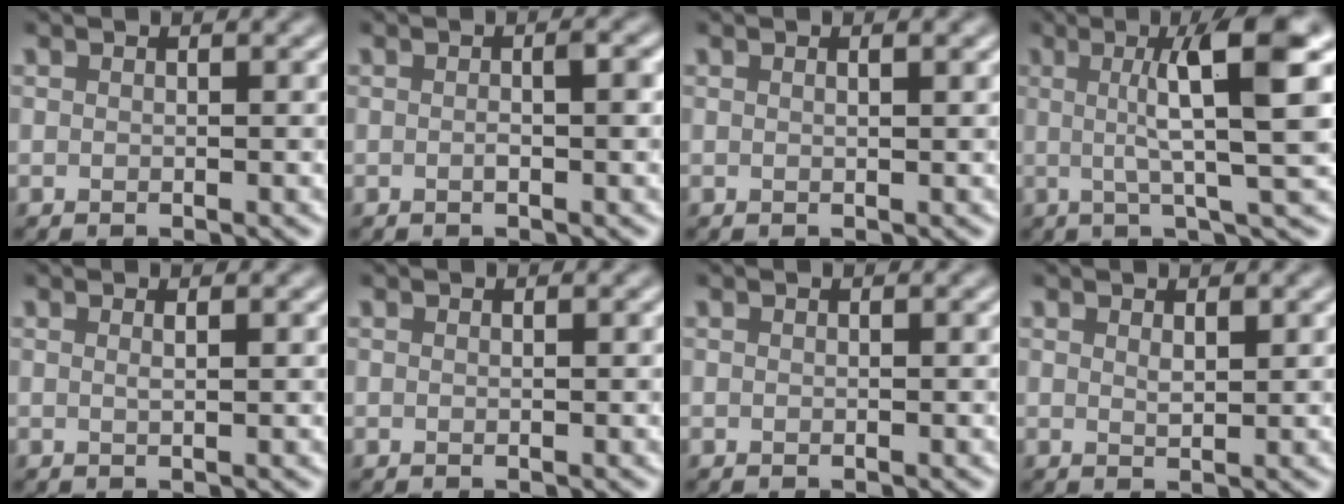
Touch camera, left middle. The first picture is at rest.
{"total": 1.5, "force": [-0.2, 0.2, 1.5], "torque": [-0.024, 0.002, -0.003]}
{"total": 1.1, "force": [0.5, 0.3, 0.9], "torque": [-0.008, -0.002, 0.001]}
{"total": 8.3, "force": [1.4, 1.4, 8.1], "torque": [-0.109, 0.012, 0.022]}
{"total": 1.0, "force": [0.4, 0.3, 0.9], "torque": [-0.008, 0.000, 0.001]}
{"total": 0.0}
{"total": 0.0}
{"total": 0.9, "force": [0.6, 0.2, 0.6], "torque": [-0.012, -0.004, 0.012]}